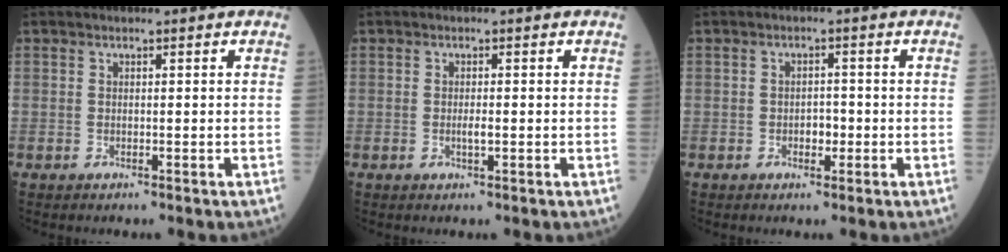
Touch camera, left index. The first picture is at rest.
{"total": 1.4, "force": [-0.3, 0.3, 1.4], "torque": [-0.028, -0.001, -0.005]}
{"total": 2.3, "force": [-0.7, 1.4, 1.7], "torque": [-0.023, 0.006, -0.010]}